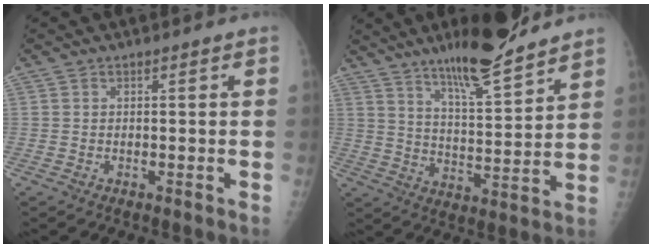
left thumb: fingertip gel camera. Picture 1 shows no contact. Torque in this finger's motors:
{"motor_torque": [0.18, 0.12, 0.33, -0.14, 0.05]}